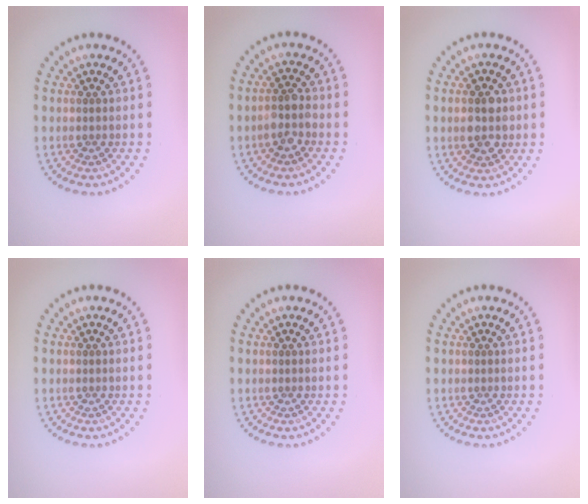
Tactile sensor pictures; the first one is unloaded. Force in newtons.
{"total": 2.3, "press": 2.1, "slide": 1.0}
{"total": 3.0, "press": 3.0, "slide": 0.1}
{"total": 0.0}
{"total": 0.0}
{"total": 0.0}